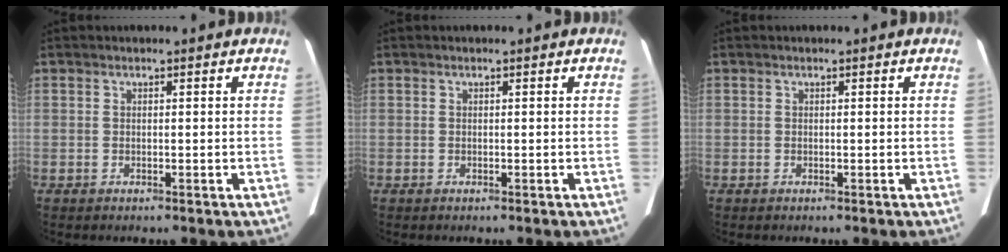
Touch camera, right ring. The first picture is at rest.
{"total": 0.0}
{"total": 0.0}